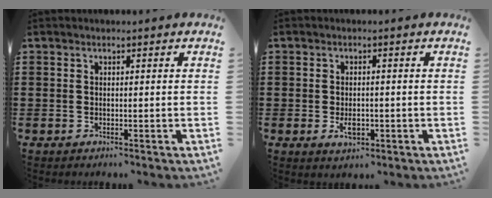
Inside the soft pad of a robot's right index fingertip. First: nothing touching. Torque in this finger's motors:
{"motor_torque": [1.44, 0.70, 0.15, 0.04]}